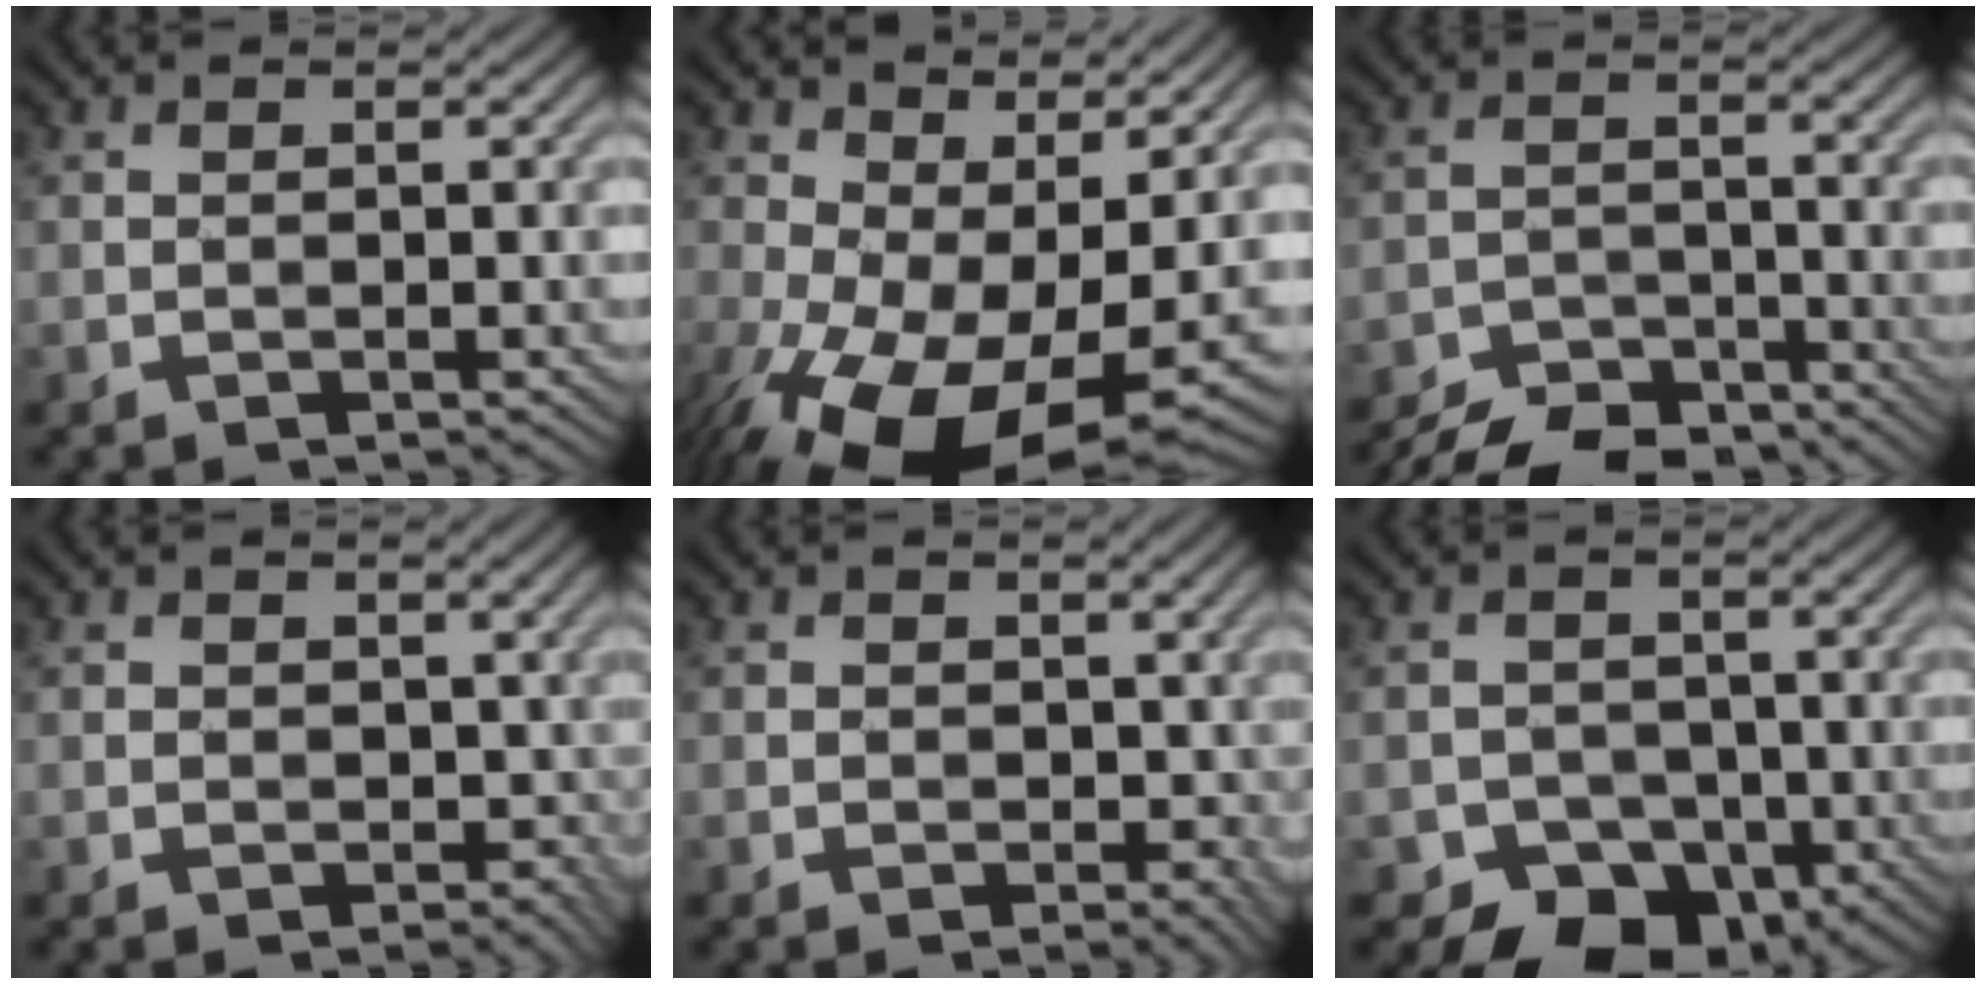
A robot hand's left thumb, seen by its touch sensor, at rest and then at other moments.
{"total": 16.9, "force": [-2.9, 9.5, 13.7], "torque": [-0.258, -0.043, -0.009]}
{"total": 7.6, "force": [-7.1, 2.1, 1.5], "torque": [-0.023, -0.005, -0.124]}
{"total": 2.5, "force": [0.1, 2.3, 0.9], "torque": [-0.013, -0.008, 0.002]}
{"total": 3.1, "force": [-0.1, 2.6, 1.7], "torque": [-0.023, -0.012, 0.001]}
{"total": 6.3, "force": [-3.4, 4.7, 2.3], "torque": [-0.024, -0.004, -0.059]}